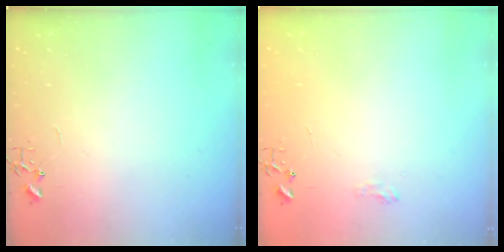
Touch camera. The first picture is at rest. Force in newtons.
{"total": 6.3, "press": 6.3, "slide": 0.8}